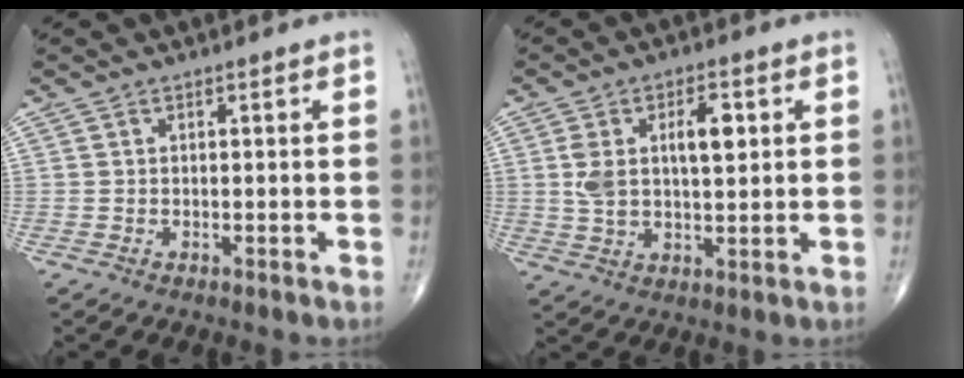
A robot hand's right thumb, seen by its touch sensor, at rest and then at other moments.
{"total": 9.7, "force": [2.2, 4.7, 8.2], "torque": [-0.141, 0.004, 0.041]}